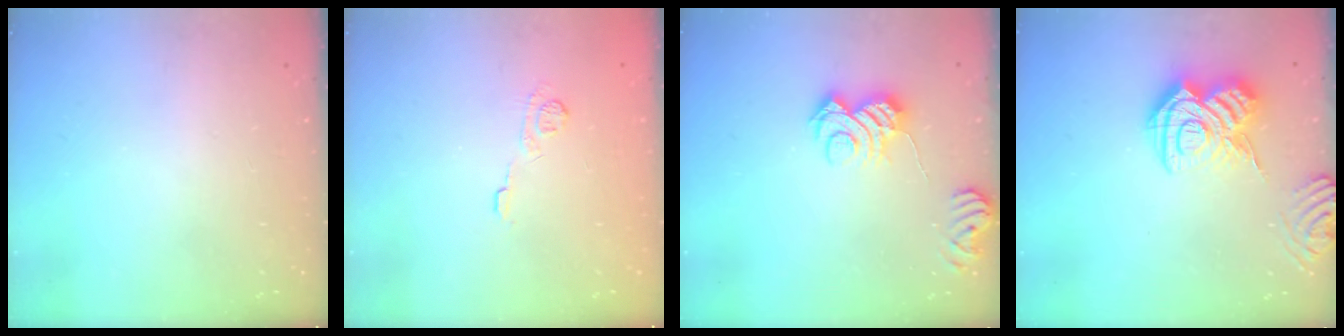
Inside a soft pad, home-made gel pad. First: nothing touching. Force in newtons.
{"total": 7.0, "press": 6.8, "slide": 1.7}
{"total": 7.7, "press": 7.7, "slide": 0.4}
{"total": 14.7, "press": 14.6, "slide": 1.4}